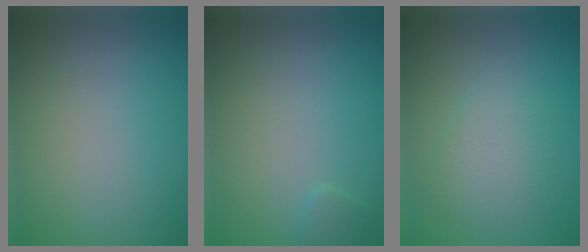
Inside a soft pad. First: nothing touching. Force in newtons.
{"total": 0.8, "press": 0.7, "slide": 0.2}
{"total": 3.0, "press": 3.0, "slide": 0.1}